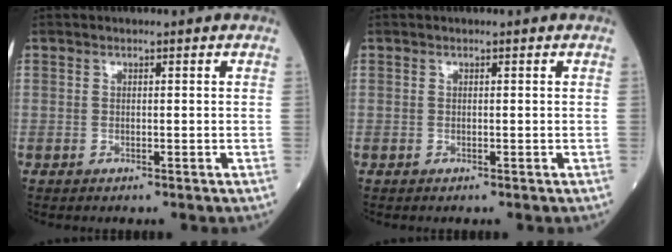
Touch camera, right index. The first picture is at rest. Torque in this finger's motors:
{"motor_torque": [0.14, 0.03, 0.00, 0.00]}